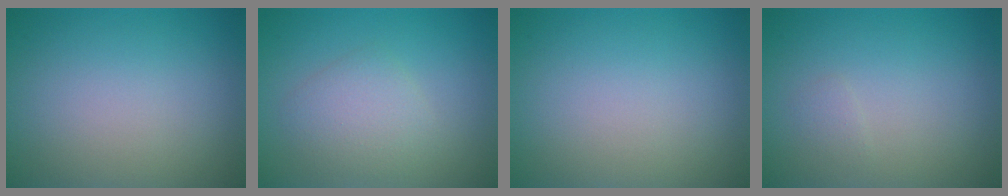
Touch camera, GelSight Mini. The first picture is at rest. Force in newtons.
{"total": 2.8, "press": 2.8, "slide": 0.1}
{"total": 0.0}
{"total": 0.6, "press": 0.6, "slide": 0.0}